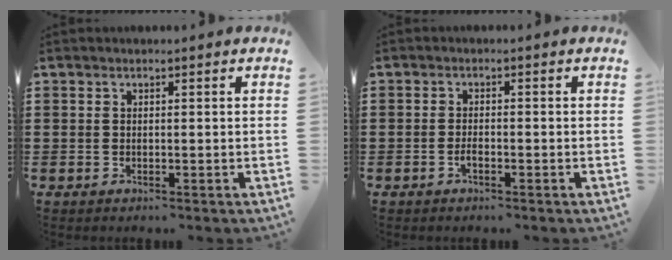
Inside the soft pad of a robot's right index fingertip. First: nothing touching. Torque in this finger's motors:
{"motor_torque": [1.24, 0.90, 0.01, 0.03]}